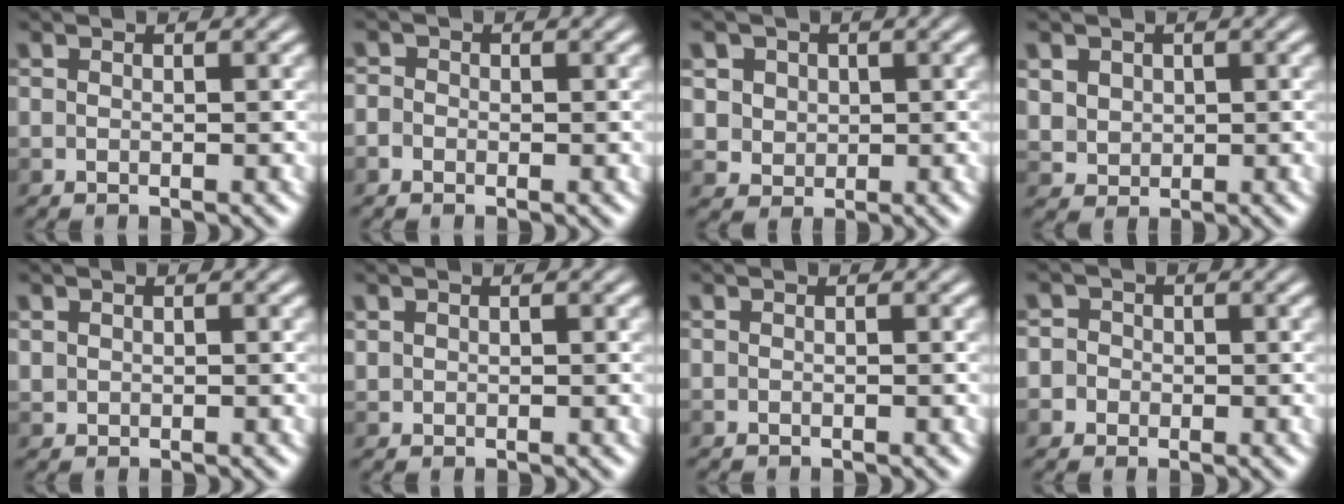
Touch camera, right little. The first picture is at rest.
{"total": 1.4, "force": [-0.6, 1.2, 0.6], "torque": [-0.010, 0.002, -0.016]}
{"total": 3.2, "force": [1.3, 2.8, 0.8], "torque": [-0.039, -0.008, 0.030]}
{"total": 2.2, "force": [0.9, 2.0, 0.6], "torque": [-0.033, -0.003, 0.024]}
{"total": 0.9, "force": [0.5, 0.7, 0.0], "torque": [-0.009, -0.002, 0.010]}
{"total": 0.7, "force": [0.5, 0.5, 0.0], "torque": [-0.006, -0.001, 0.010]}
{"total": 0.0}
{"total": 3.3, "force": [0.3, 3.2, 0.9], "torque": [-0.023, 0.017, -0.016]}